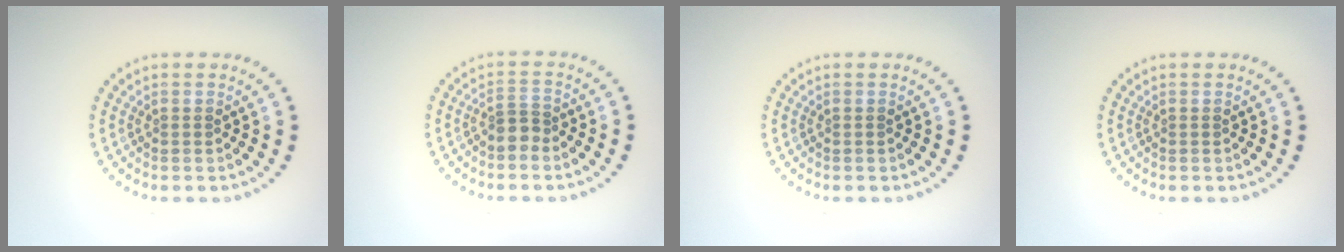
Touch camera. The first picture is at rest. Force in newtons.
{"total": 1.9, "press": 1.5, "slide": 1.1}
{"total": 0.0}
{"total": 0.0}